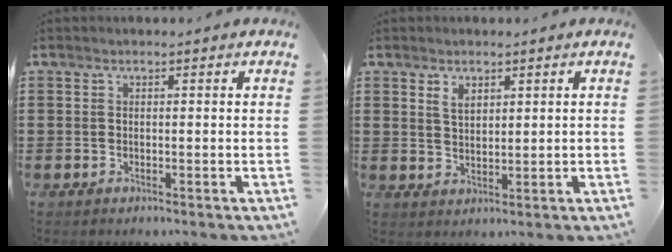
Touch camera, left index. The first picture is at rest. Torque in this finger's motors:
{"motor_torque": [0.43, -0.40, 0.07, 0.05]}